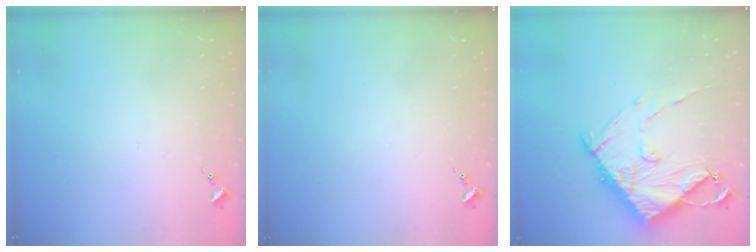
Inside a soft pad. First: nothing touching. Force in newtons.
{"total": 0.0}
{"total": 13.5, "press": 13.5, "slide": 1.2}